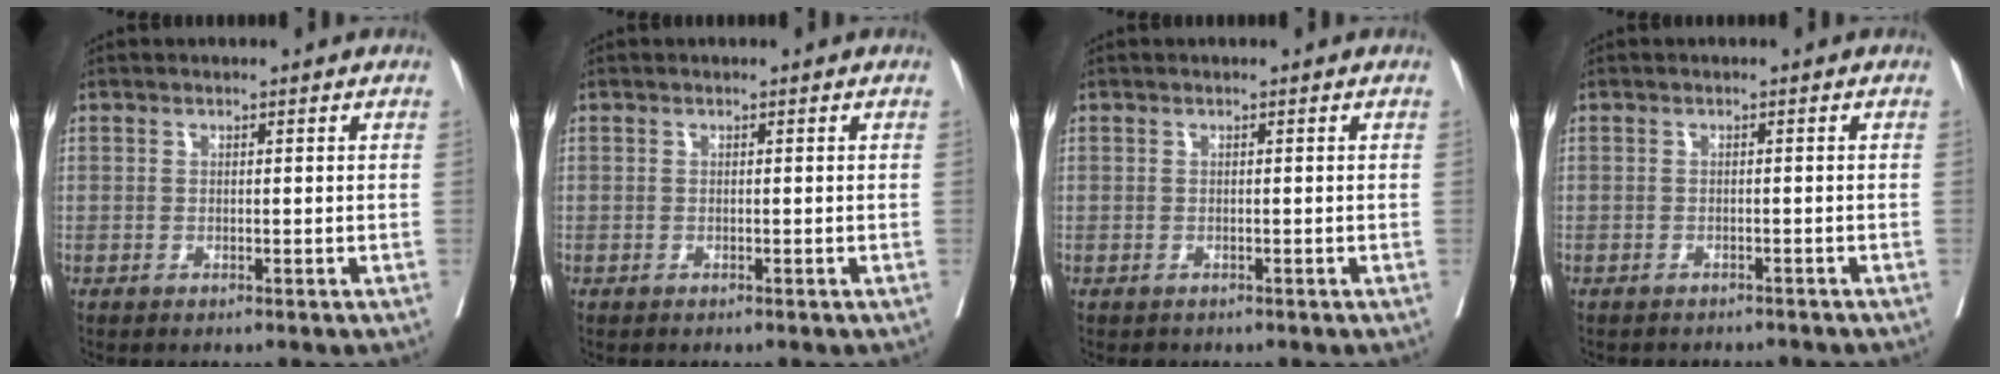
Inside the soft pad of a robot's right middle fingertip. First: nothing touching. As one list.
[{"total": 0.0}, {"total": 0.6, "force": [-0.4, 0.4, 0.1], "torque": [-0.007, 0.002, -0.004]}, {"total": 4.2, "force": [-3.9, 1.3, 0.7], "torque": [-0.006, -0.002, -0.047]}]